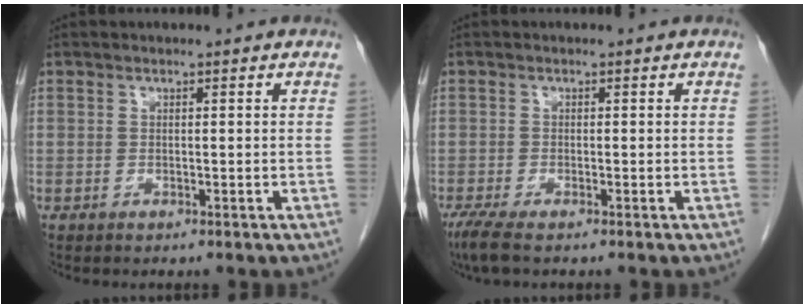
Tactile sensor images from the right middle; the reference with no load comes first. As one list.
[{"total": 3.0, "force": [-2.2, 0.2, 2.0], "torque": [-0.045, -0.011, -0.045]}]